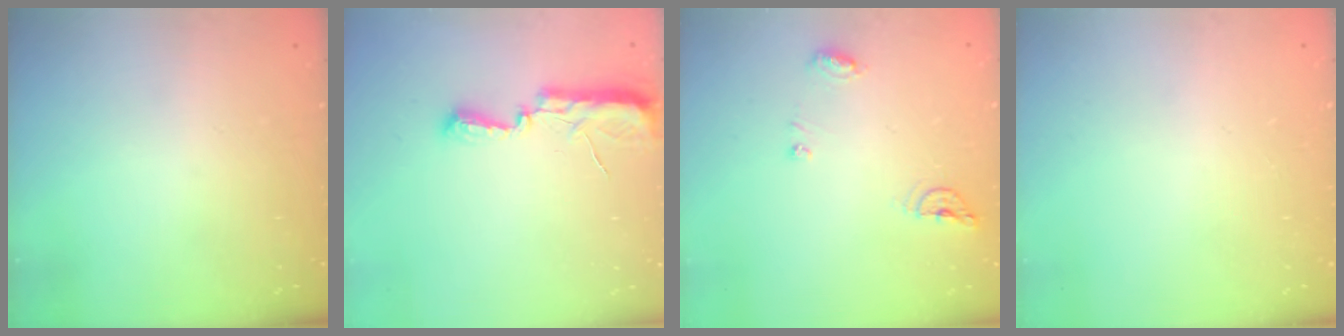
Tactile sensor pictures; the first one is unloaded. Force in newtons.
{"total": 7.7, "press": 7.6, "slide": 1.0}
{"total": 7.4, "press": 7.4, "slide": 0.5}
{"total": 0.0}